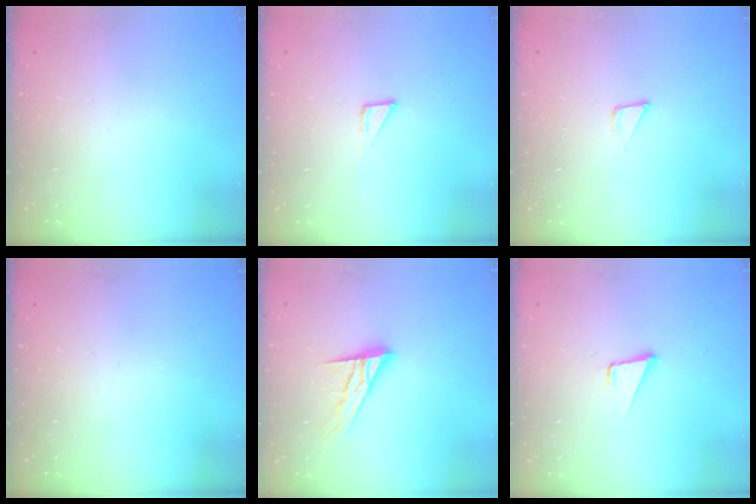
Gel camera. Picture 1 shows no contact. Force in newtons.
{"total": 3.1, "press": 3.1, "slide": 0.2}
{"total": 4.6, "press": 4.5, "slide": 0.3}
{"total": 0.0}
{"total": 13.1, "press": 13.1, "slide": 1.2}
{"total": 3.4, "press": 2.6, "slide": 2.2}